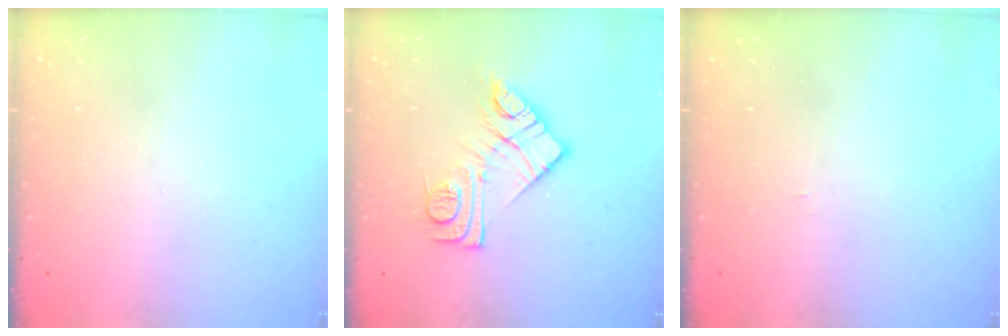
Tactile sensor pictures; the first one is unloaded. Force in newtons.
{"total": 12.6, "press": 12.6, "slide": 0.8}
{"total": 2.2, "press": 2.2, "slide": 0.3}